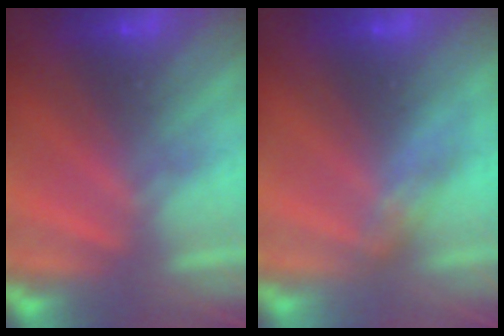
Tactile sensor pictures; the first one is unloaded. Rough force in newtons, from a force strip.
{"total": 2.8}